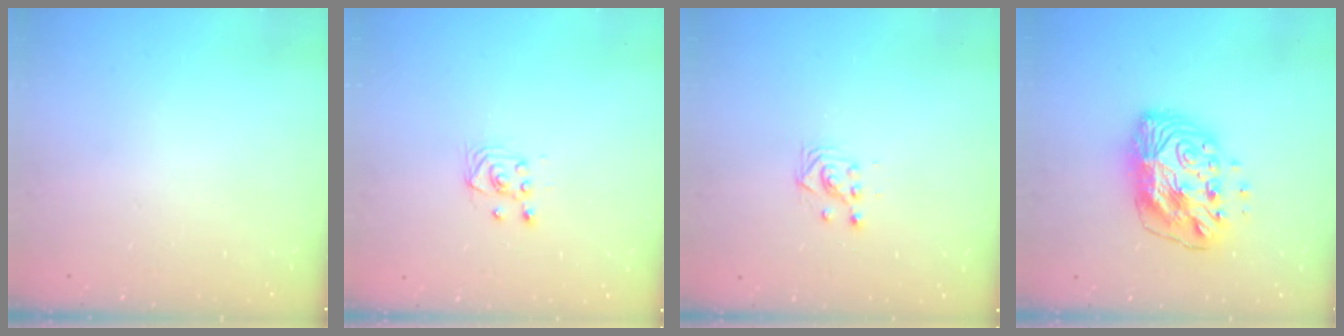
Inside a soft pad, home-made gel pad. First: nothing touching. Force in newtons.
{"total": 2.9, "press": 2.6, "slide": 1.3}
{"total": 2.9, "press": 2.9, "slide": 0.2}
{"total": 13.1, "press": 13.0, "slide": 1.6}